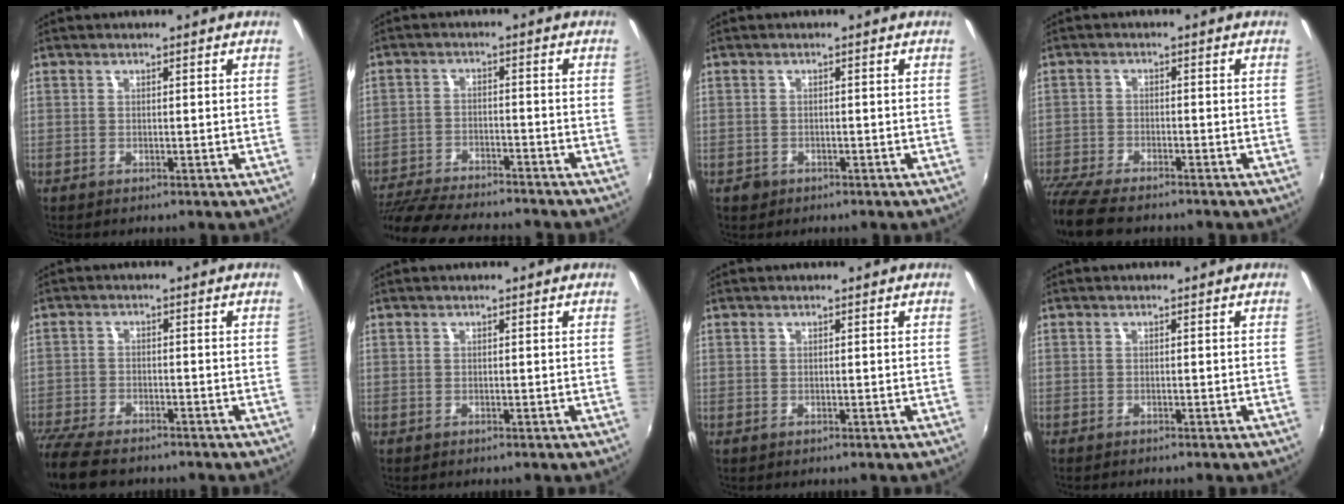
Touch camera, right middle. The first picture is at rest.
{"total": 16.8, "force": [-14.8, 3.1, 7.3], "torque": [-0.157, -0.025, -0.236]}
{"total": 1.5, "force": [-0.8, 1.3, 0.3], "torque": [-0.009, -0.003, -0.012]}
{"total": 10.2, "force": [-8.9, 2.3, 4.6], "torque": [-0.121, -0.041, -0.160]}
{"total": 11.0, "force": [-9.3, 3.1, 4.8], "torque": [-0.129, -0.037, -0.169]}
{"total": 0.0}
{"total": 0.0}
{"total": 1.0, "force": [-0.9, 0.1, 0.3], "torque": [-0.007, -0.007, -0.016]}